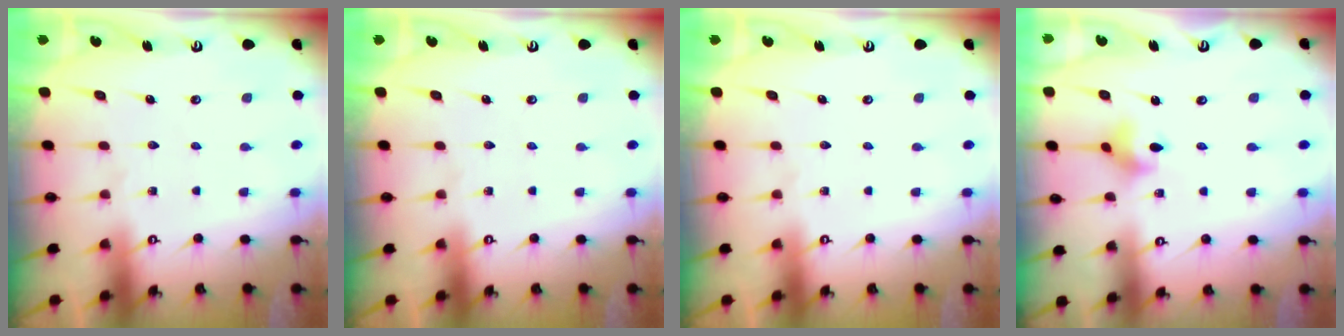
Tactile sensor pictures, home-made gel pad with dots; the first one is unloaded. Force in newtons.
{"total": 0.0}
{"total": 0.0}
{"total": 3.8, "press": 3.7, "slide": 0.6}